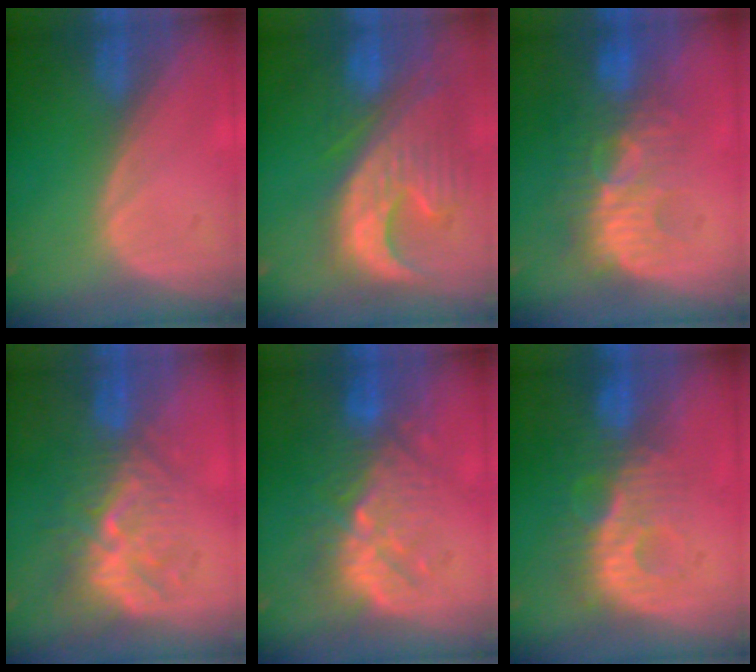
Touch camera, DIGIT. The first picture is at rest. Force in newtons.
{"total": 13.0, "press": 11.2, "slide": 6.6}
{"total": 9.4, "press": 8.8, "slide": 3.2}
{"total": 10.0, "press": 8.6, "slide": 4.9}
{"total": 9.1, "press": 9.0, "slide": 1.6}
{"total": 9.3, "press": 8.4, "slide": 4.0}